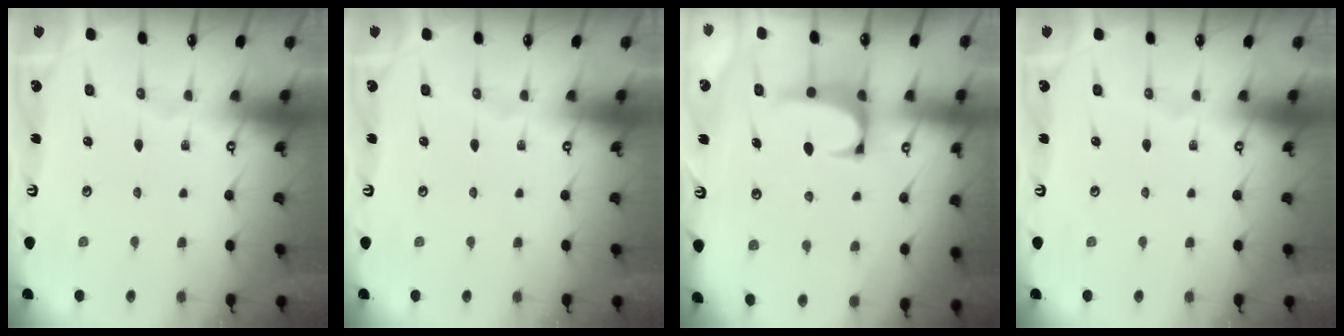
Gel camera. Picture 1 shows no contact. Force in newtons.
{"total": 0.0}
{"total": 1.4, "press": 1.3, "slide": 0.6}
{"total": 0.0}